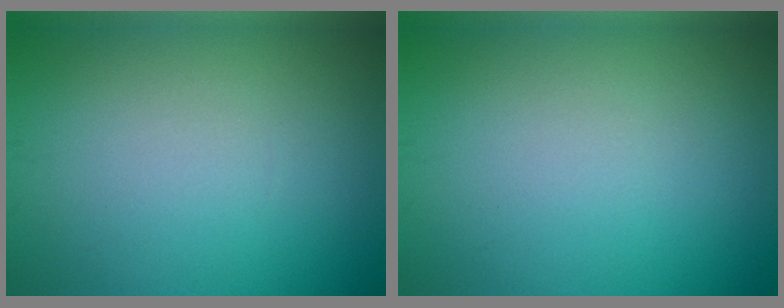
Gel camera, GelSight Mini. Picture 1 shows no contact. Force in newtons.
{"total": 0.0}